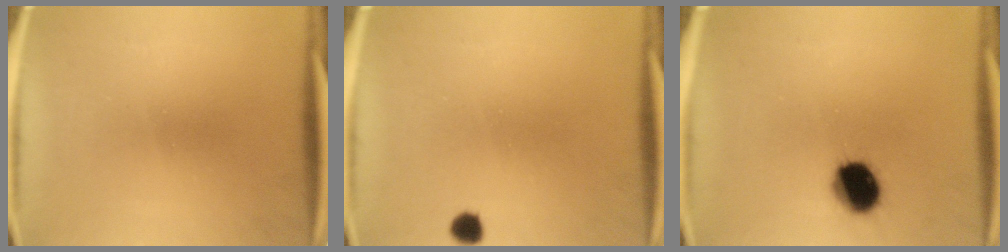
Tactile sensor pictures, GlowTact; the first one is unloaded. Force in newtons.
{"total": 2.1}
{"total": 10.5}